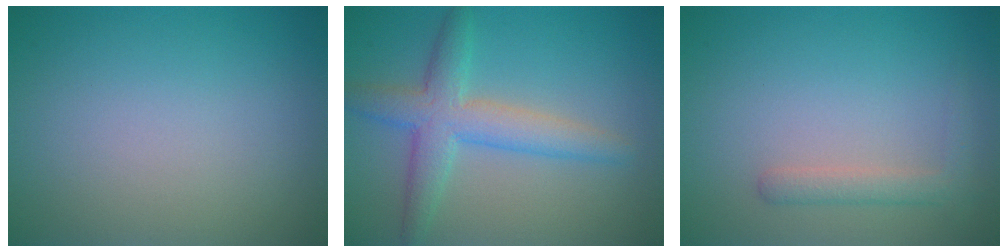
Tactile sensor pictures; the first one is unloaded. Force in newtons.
{"total": 4.6, "press": 4.6, "slide": 0.1}
{"total": 1.9, "press": 1.9, "slide": 0.1}